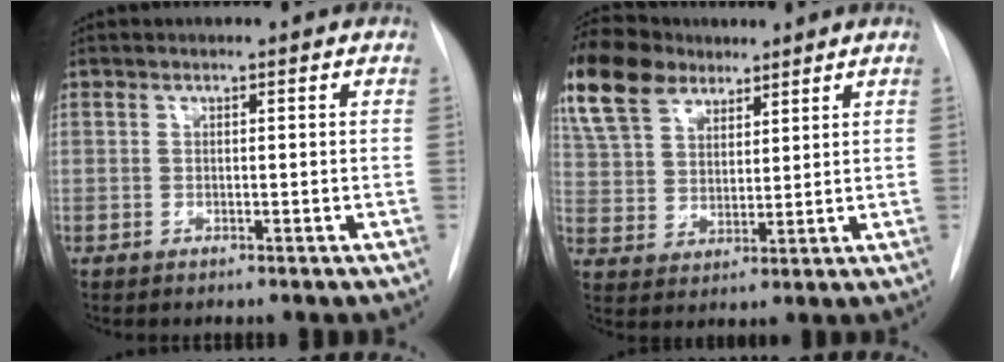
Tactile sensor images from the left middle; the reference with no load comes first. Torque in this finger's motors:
{"motor_torque": [0.25, -0.22, 0.53, 0.14]}